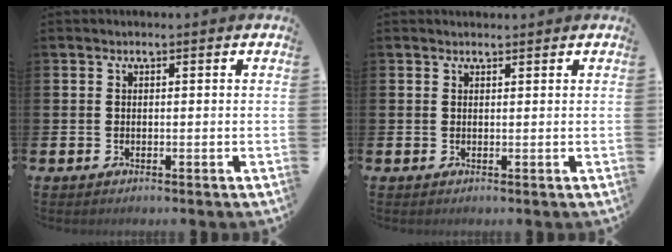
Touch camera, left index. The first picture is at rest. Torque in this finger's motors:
{"motor_torque": [0.09, -0.06, -0.10, -0.05]}